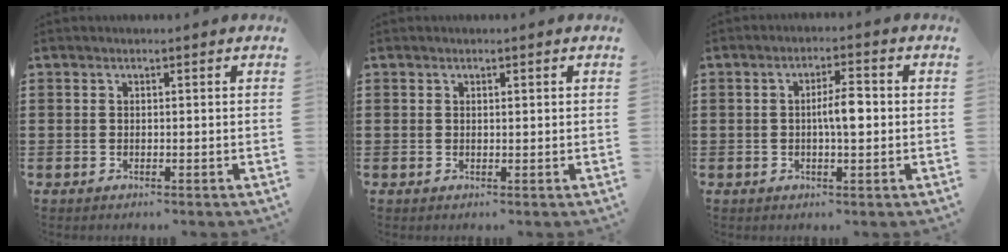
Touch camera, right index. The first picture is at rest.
{"total": 0.5, "force": [0.2, 0.2, 0.4], "torque": [-0.009, 0.001, 0.005]}
{"total": 4.6, "force": [-0.1, 1.2, 4.4], "torque": [-0.079, 0.003, -0.005]}